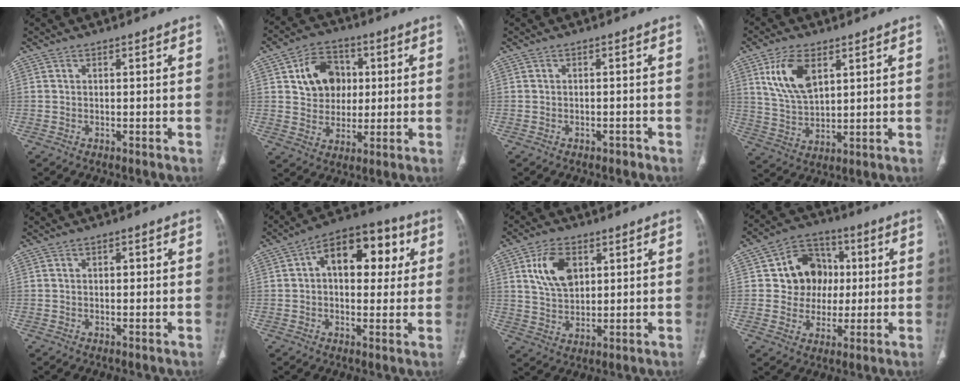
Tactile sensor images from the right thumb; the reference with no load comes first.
{"total": 11.2, "force": [2.8, 9.0, 6.2], "torque": [-0.062, 0.001, 0.047]}
{"total": 1.3, "force": [-1.0, 0.8, 0.3], "torque": [-0.008, 0.007, -0.013]}
{"total": 10.4, "force": [4.6, 5.3, 7.7], "torque": [-0.141, -0.017, 0.097]}
{"total": 1.4, "force": [0.3, 0.8, 1.1], "torque": [-0.017, 0.003, 0.005]}
{"total": 15.6, "force": [3.8, 9.2, 12.0], "torque": [-0.130, 0.021, 0.049]}
{"total": 9.3, "force": [3.3, 5.8, 6.4], "torque": [-0.103, -0.011, 0.067]}
{"total": 12.0, "force": [1.6, 10.6, 5.3], "torque": [-0.027, 0.010, 0.027]}